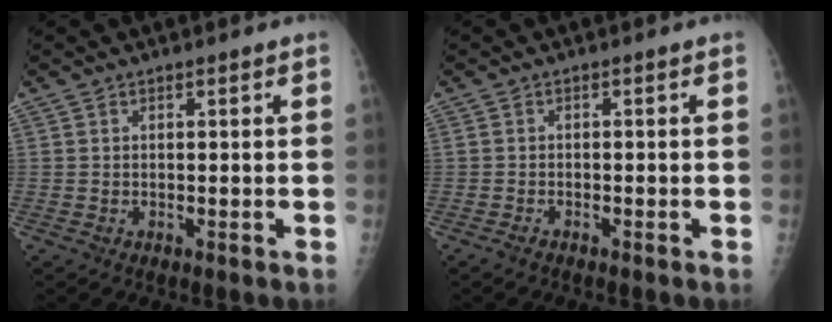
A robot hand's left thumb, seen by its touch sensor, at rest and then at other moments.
{"total": 0.9, "force": [-0.8, 0.2, 0.4], "torque": [-0.007, -0.001, -0.017]}